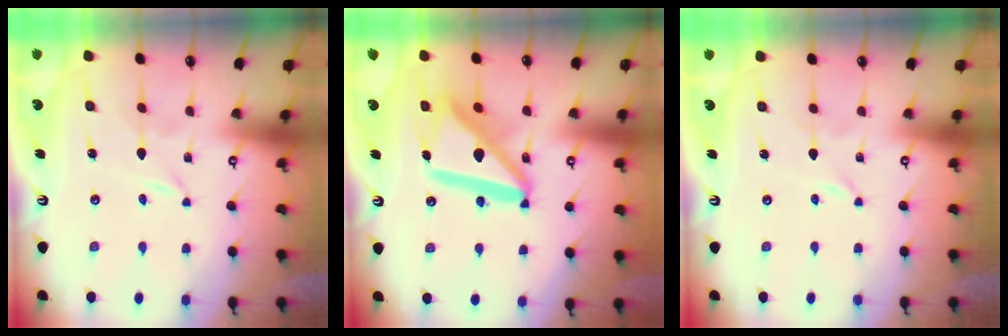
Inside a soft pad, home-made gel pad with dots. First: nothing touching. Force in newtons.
{"total": 17.5, "press": 17.4, "slide": 2.1}
{"total": 0.0}